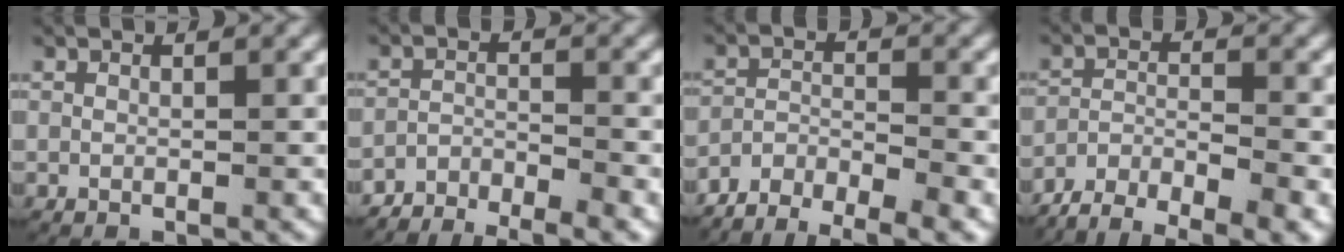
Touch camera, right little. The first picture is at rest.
{"total": 6.3, "force": [-5.7, 2.0, 1.6], "torque": [-0.024, -0.016, -0.095]}
{"total": 8.1, "force": [-7.2, 2.9, 2.5], "torque": [-0.037, -0.021, -0.117]}
{"total": 9.2, "force": [-8.0, 3.3, 3.2], "torque": [-0.048, -0.026, -0.125]}